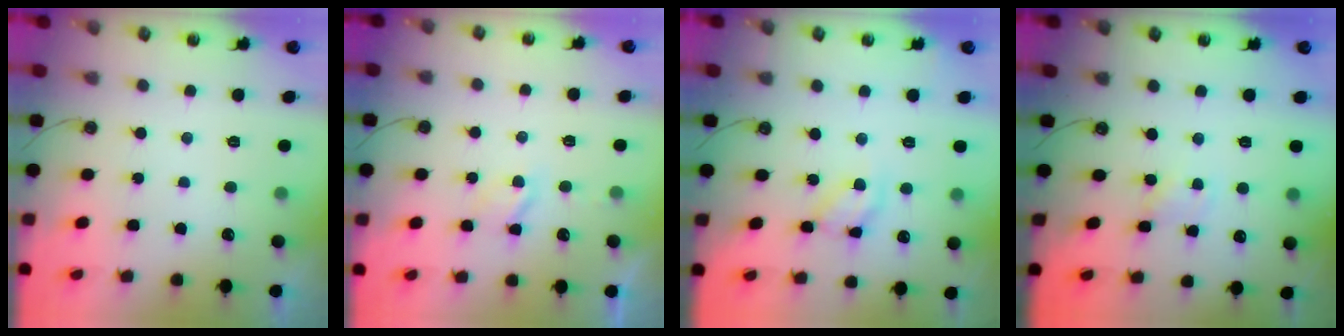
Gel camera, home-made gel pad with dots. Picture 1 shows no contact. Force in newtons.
{"total": 3.9, "press": 3.9, "slide": 0.6}
{"total": 11.9, "press": 11.8, "slide": 1.4}
{"total": 1.1, "press": 1.1, "slide": 0.2}